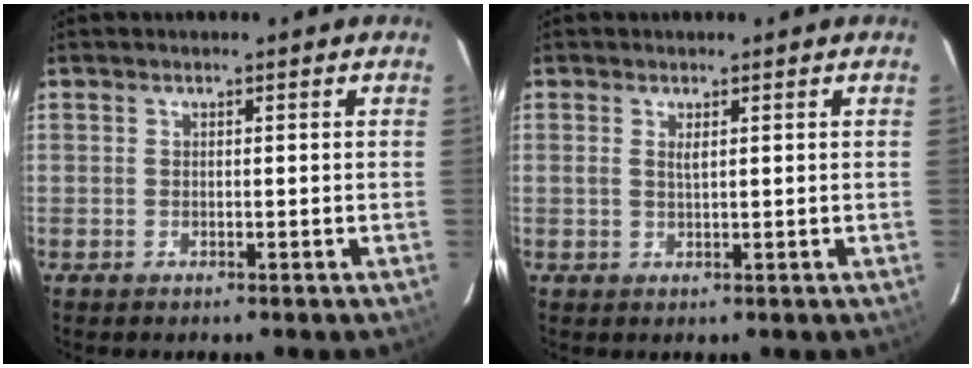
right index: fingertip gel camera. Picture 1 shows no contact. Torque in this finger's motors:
{"motor_torque": [-0.11, 0.11, 0.00, 0.00]}